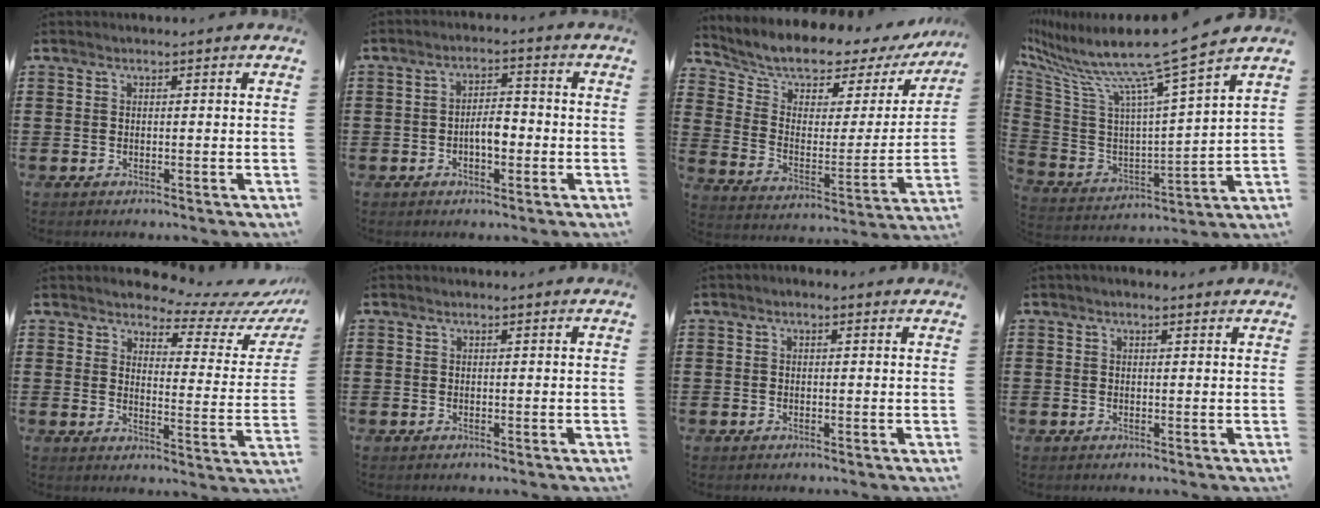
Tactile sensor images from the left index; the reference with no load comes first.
{"total": 4.1, "force": [-1.0, 1.7, 3.6], "torque": [-0.064, 0.004, -0.023]}
{"total": 5.3, "force": [4.8, 2.2, 0.8], "torque": [-0.046, -0.047, 0.077]}
{"total": 12.2, "force": [9.6, -0.7, 7.5], "torque": [-0.180, -0.075, 0.150]}
{"total": 5.7, "force": [5.2, 1.5, 1.9], "torque": [-0.042, -0.036, 0.085]}
{"total": 0.0}
{"total": 0.7, "force": [-0.2, 0.6, 0.3], "torque": [-0.007, 0.003, -0.004]}
{"total": 0.8, "force": [0.4, 0.6, 0.4], "torque": [-0.010, 0.005, 0.007]}